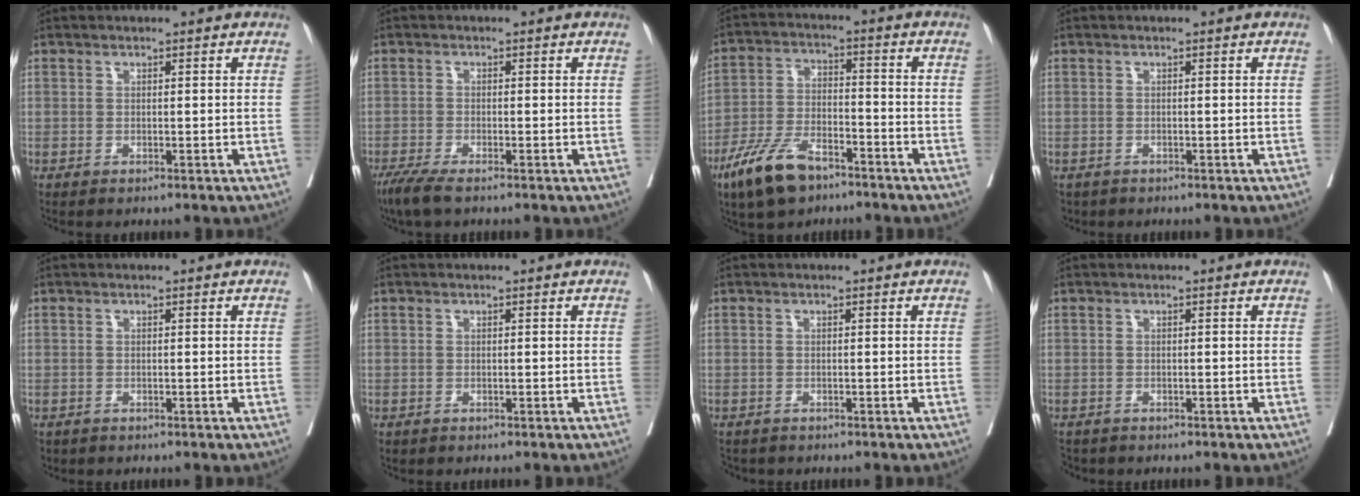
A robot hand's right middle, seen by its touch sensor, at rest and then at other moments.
{"total": 4.0, "force": [-3.0, 0.5, 2.6], "torque": [-0.049, -0.011, -0.056]}
{"total": 10.1, "force": [-7.0, 3.9, 6.2], "torque": [-0.132, -0.007, -0.135]}
{"total": 2.4, "force": [-1.8, 1.6, 0.4], "torque": [-0.009, -0.002, -0.030]}
{"total": 0.9, "force": [-0.7, 0.6, 0.1], "torque": [-0.011, 0.000, -0.010]}
{"total": 0.0}
{"total": 2.8, "force": [-2.4, 1.4, 0.5], "torque": [-0.010, -0.003, -0.037]}
{"total": 2.7, "force": [-2.3, 1.3, 0.4], "torque": [-0.009, -0.004, -0.039]}